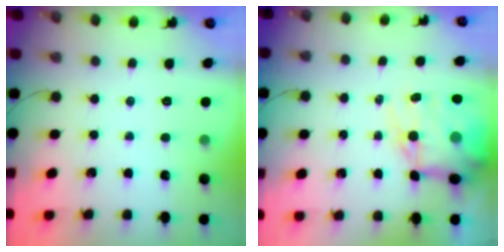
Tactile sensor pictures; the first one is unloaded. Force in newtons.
{"total": 16.3, "press": 15.8, "slide": 4.2}